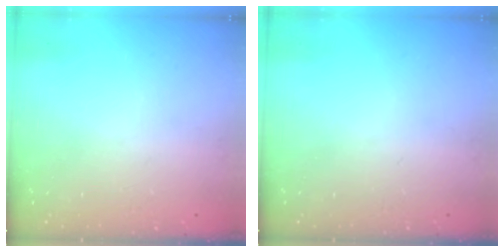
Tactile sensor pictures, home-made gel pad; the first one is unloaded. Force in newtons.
{"total": 0.0}